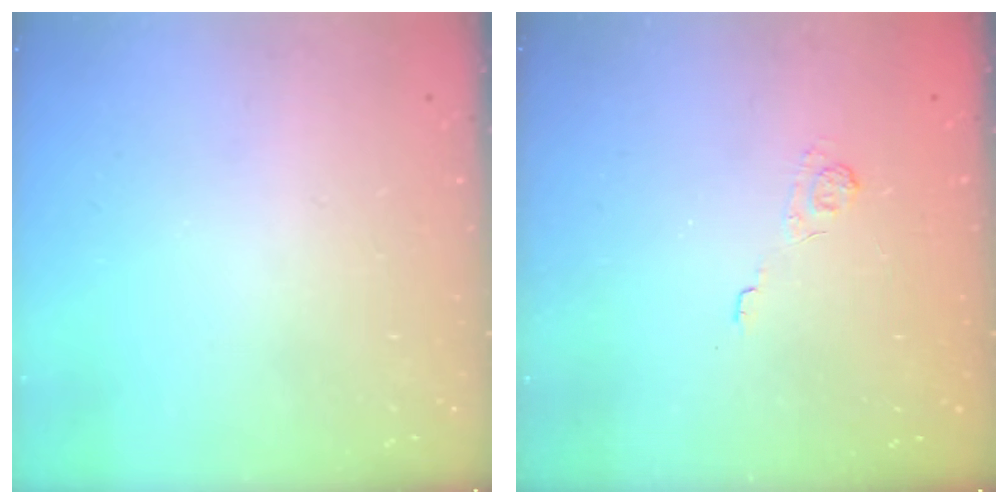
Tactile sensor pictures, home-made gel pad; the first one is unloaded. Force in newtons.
{"total": 1.9, "press": 1.3, "slide": 1.3}